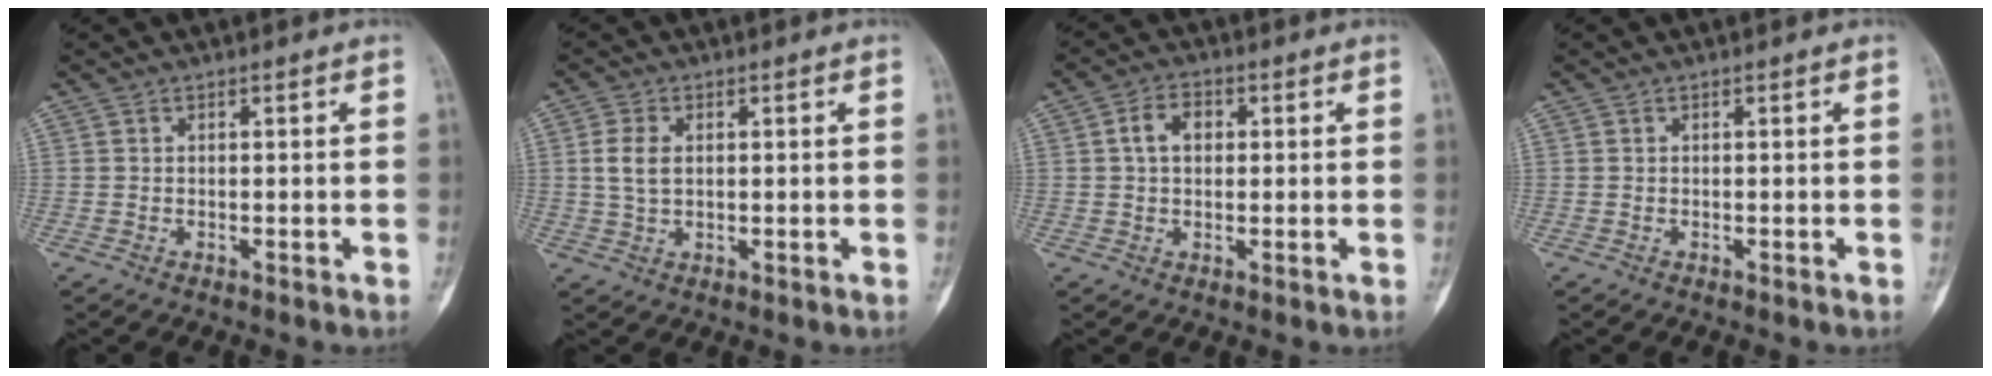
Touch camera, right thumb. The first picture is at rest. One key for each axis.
{"total": 4.4, "fx": 0.7, "fy": 2.8, "fz": 3.4, "tx": -0.070, "ty": 0.002, "tz": 0.015}
{"total": 5.0, "fx": 0.9, "fy": 3.5, "fz": 3.4, "tx": -0.054, "ty": 0.012, "tz": 0.012}
{"total": 0.0}